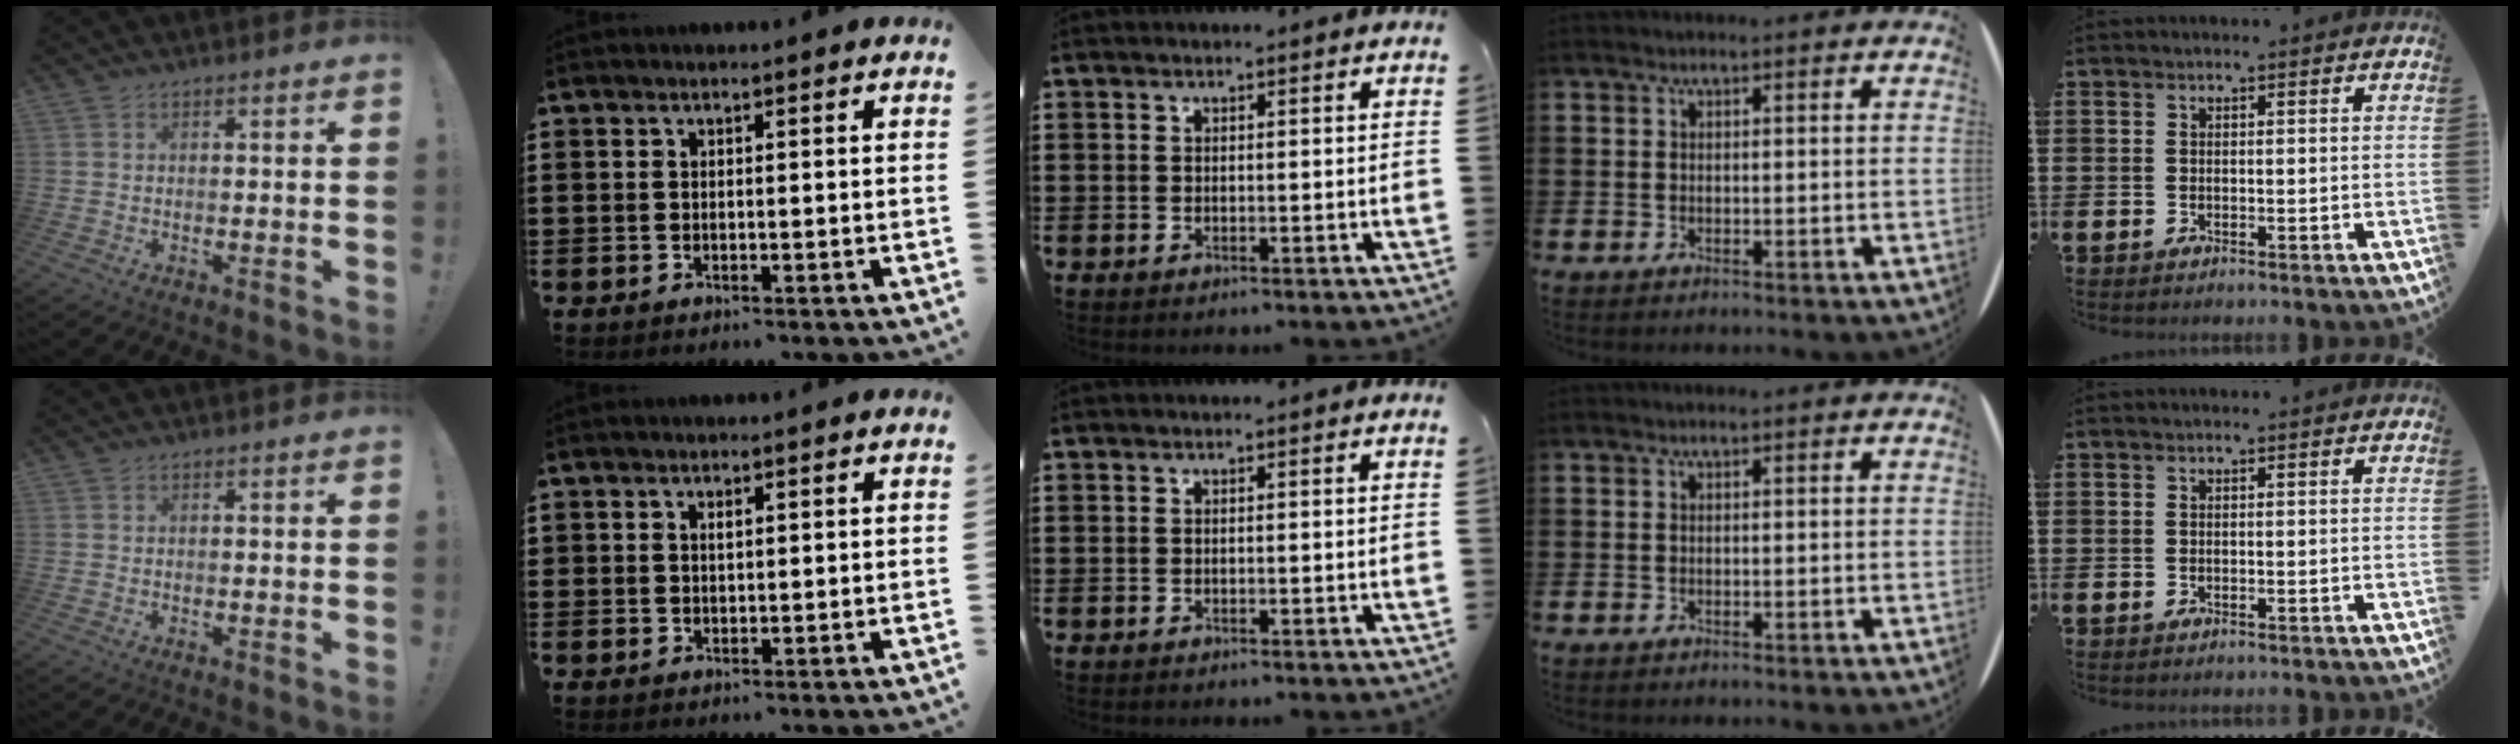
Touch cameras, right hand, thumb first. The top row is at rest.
{"index": {"total": 1.1, "force": [0.6, 0.6, 0.6], "torque": [-0.014, 0.003, 0.012]}}